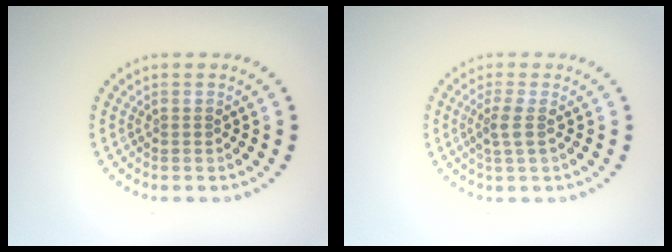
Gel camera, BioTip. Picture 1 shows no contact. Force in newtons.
{"total": 1.7, "press": 1.4, "slide": 1.1}